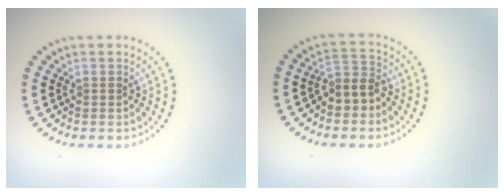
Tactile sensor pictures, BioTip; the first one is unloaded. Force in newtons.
{"total": 3.0, "press": 2.6, "slide": 1.4}